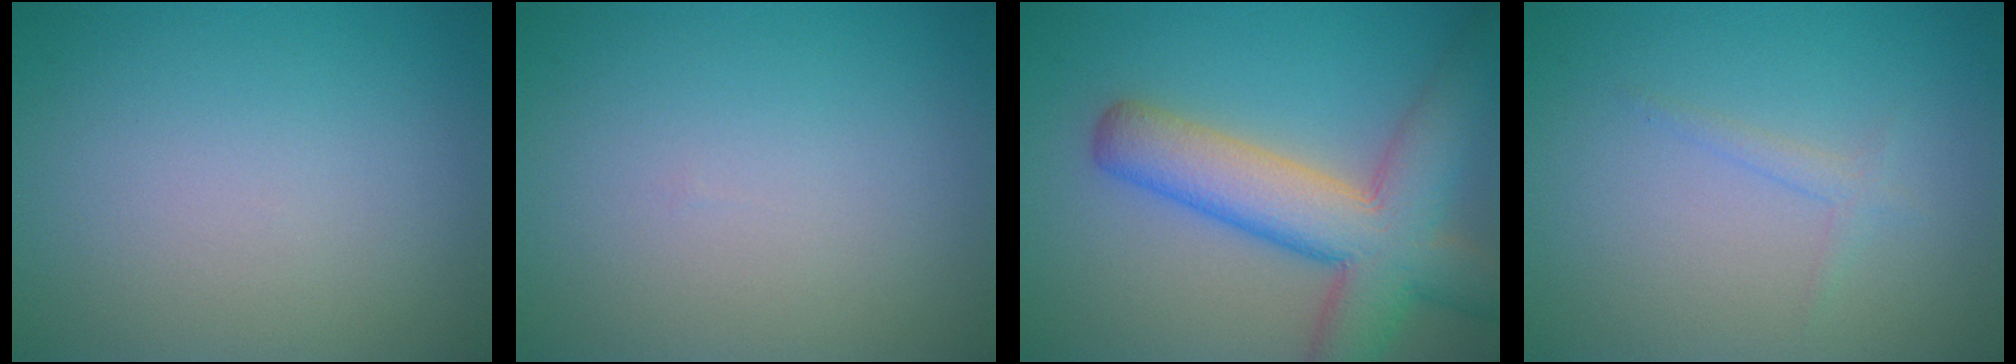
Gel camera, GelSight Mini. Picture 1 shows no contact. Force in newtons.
{"total": 0.0}
{"total": 9.0, "press": 9.0, "slide": 0.4}
{"total": 1.0, "press": 1.0, "slide": 0.1}